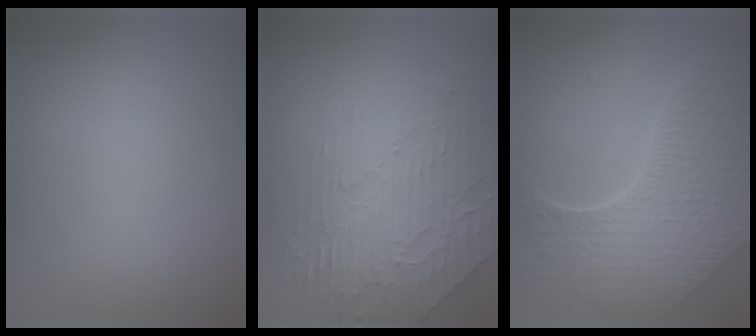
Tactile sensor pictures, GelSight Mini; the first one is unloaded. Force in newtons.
{"total": 3.9, "press": 3.6, "slide": 1.6}
{"total": 7.6, "press": 5.5, "slide": 5.2}